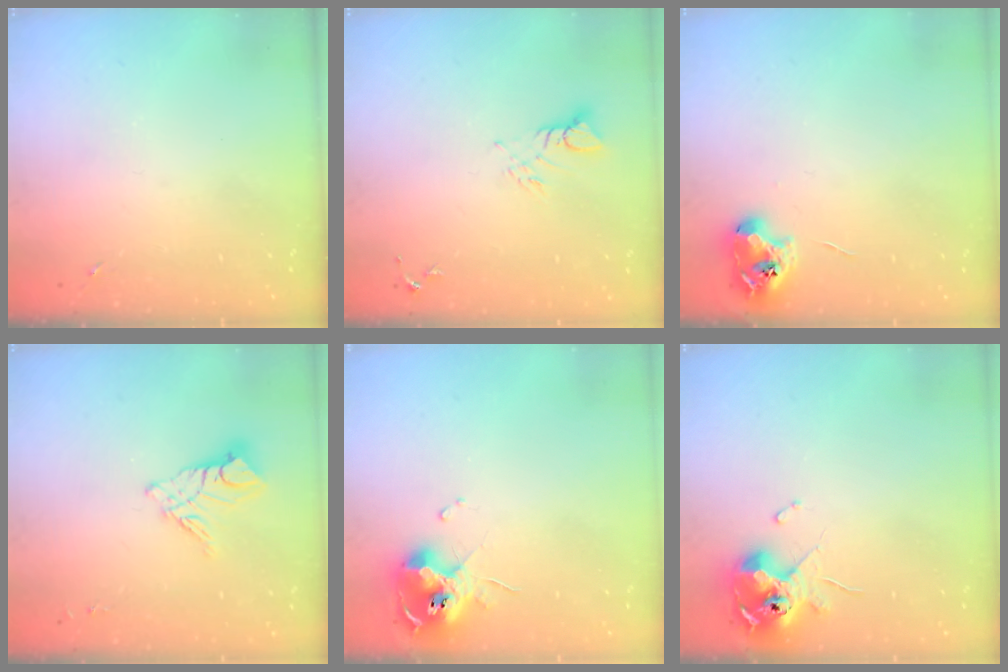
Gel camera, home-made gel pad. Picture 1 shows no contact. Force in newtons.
{"total": 4.6, "press": 4.6, "slide": 0.2}
{"total": 8.7, "press": 8.6, "slide": 0.8}
{"total": 11.3, "press": 11.3, "slide": 1.1}
{"total": 11.5, "press": 11.4, "slide": 1.8}
{"total": 10.8, "press": 10.7, "slide": 1.7}